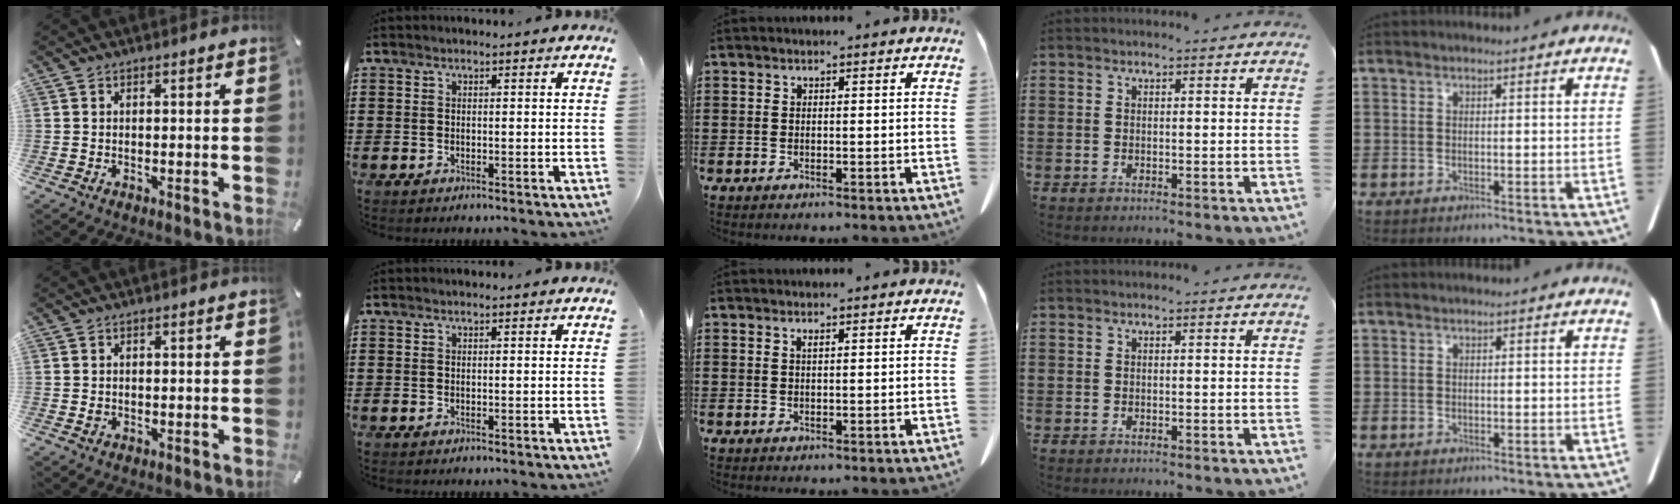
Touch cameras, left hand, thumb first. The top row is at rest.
{"thumb": {"total": 1.0, "force": [-0.1, 0.7, 0.6], "torque": [-0.012, 0.002, -0.003]}, "middle": {"total": 0.7, "force": [0.3, 0.1, 0.6], "torque": [-0.013, -0.001, 0.007]}}